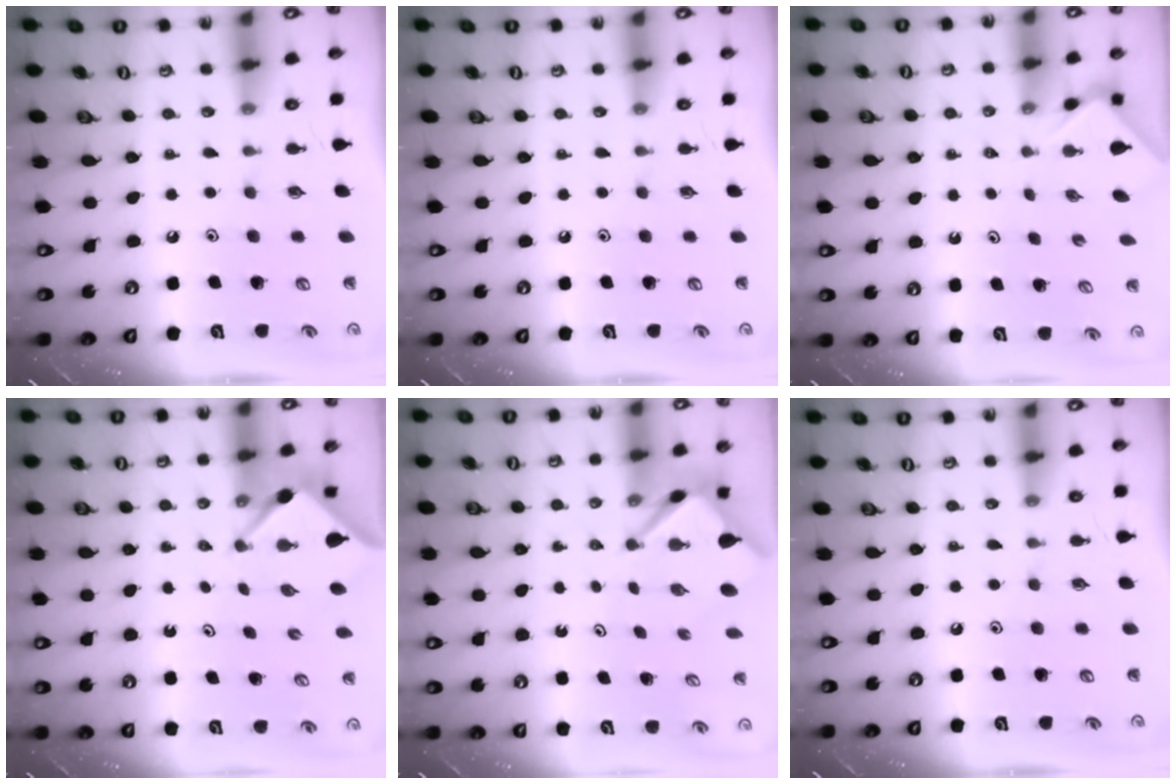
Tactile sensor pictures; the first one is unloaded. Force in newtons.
{"total": 0.0}
{"total": 1.9, "press": 1.9, "slide": 0.3}
{"total": 3.3, "press": 3.2, "slide": 0.3}
{"total": 3.1, "press": 3.1, "slide": 0.2}
{"total": 0.0}